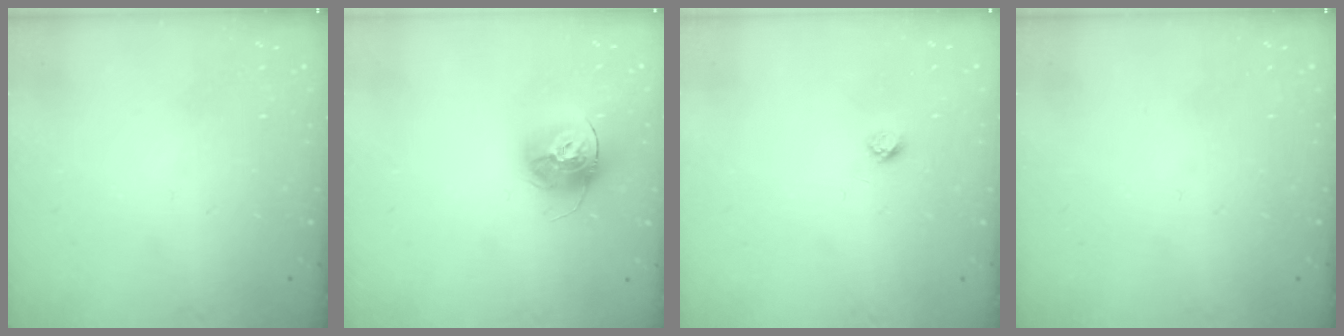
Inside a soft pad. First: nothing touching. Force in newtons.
{"total": 14.9, "press": 14.8, "slide": 1.3}
{"total": 2.7, "press": 2.6, "slide": 0.3}
{"total": 0.0}